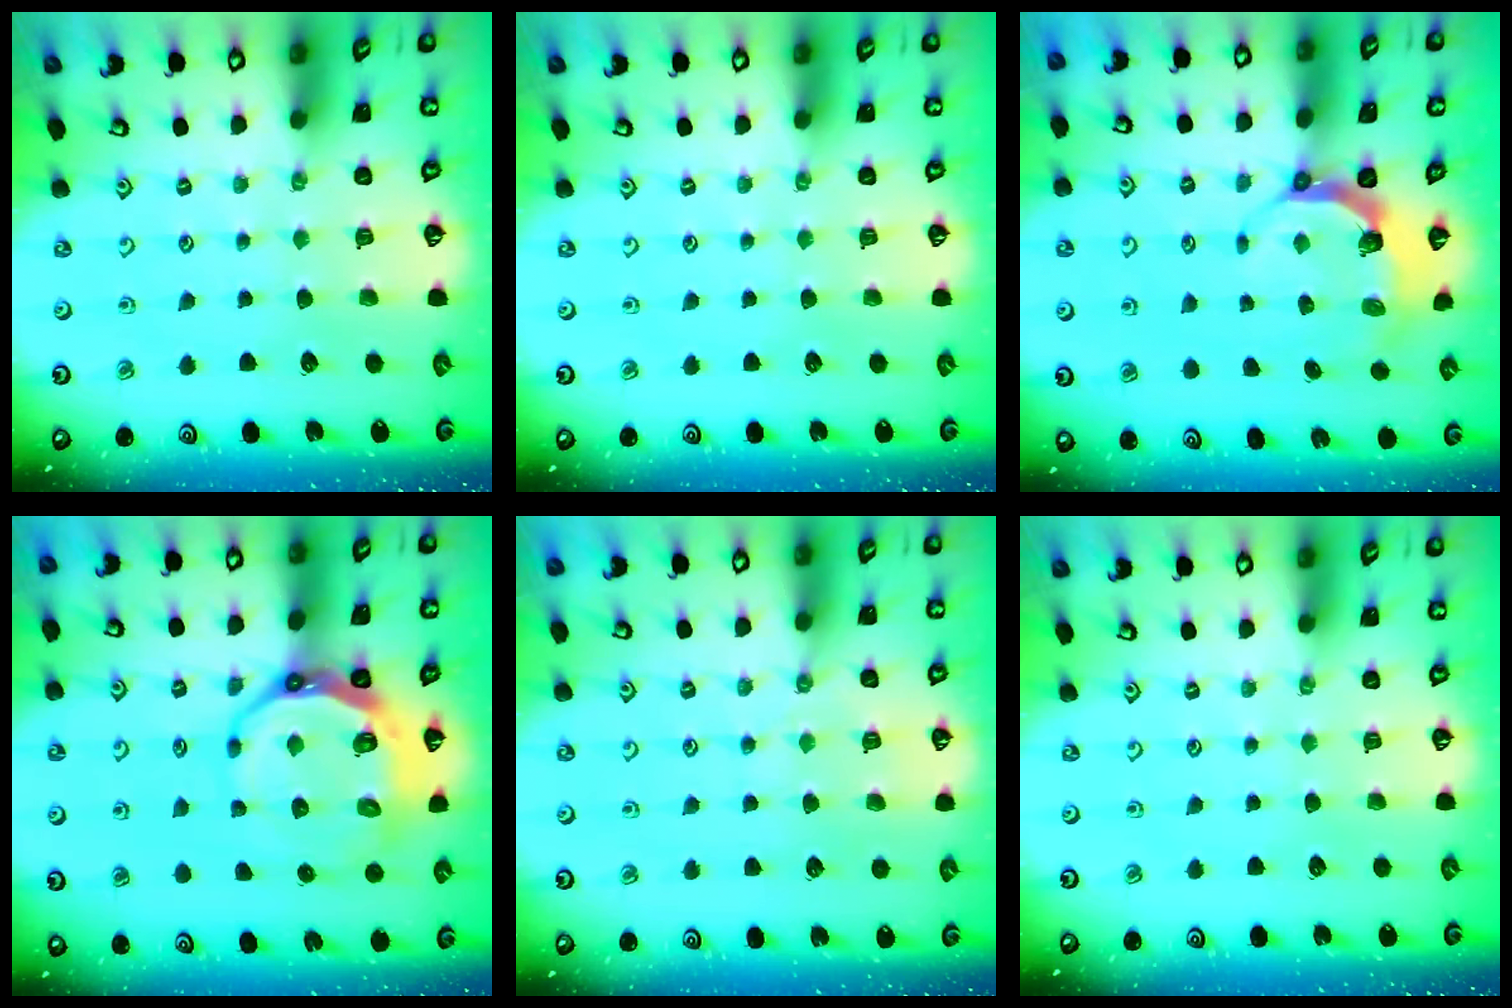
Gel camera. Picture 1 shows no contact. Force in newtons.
{"total": 0.0}
{"total": 5.8, "press": 4.6, "slide": 3.4}
{"total": 13.2, "press": 12.5, "slide": 4.3}
{"total": 4.6, "press": 4.6, "slide": 0.6}
{"total": 0.0}